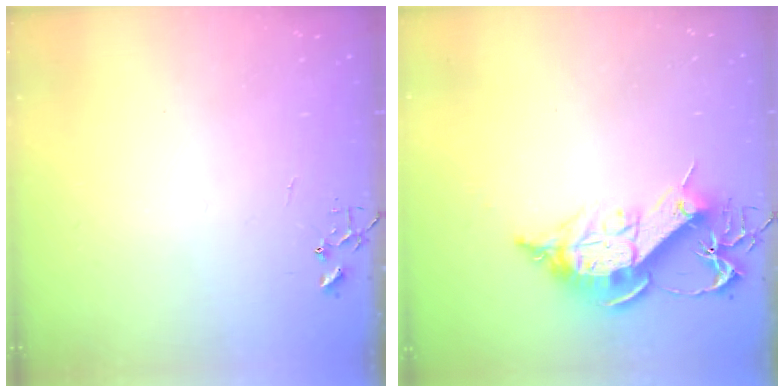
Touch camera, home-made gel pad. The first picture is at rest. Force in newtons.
{"total": 14.4, "press": 14.4, "slide": 1.2}